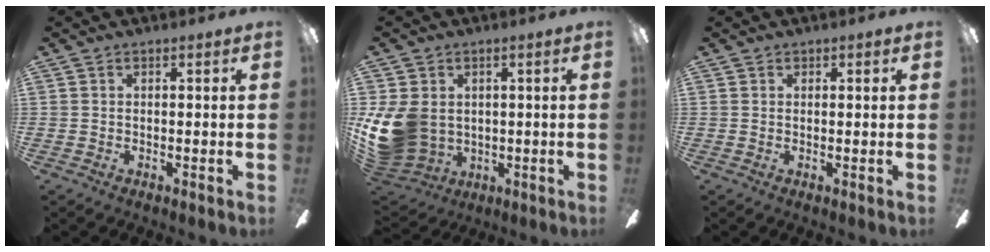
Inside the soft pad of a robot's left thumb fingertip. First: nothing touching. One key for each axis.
{"total": 14.1, "fx": 0.0, "fy": 11.2, "fz": 8.6, "tx": -0.215, "ty": -0.007, "tz": 0.003}
{"total": 0.6, "fx": 0.4, "fy": 0.4, "fz": 0.0, "tx": -0.002, "ty": 0.002, "tz": 0.008}